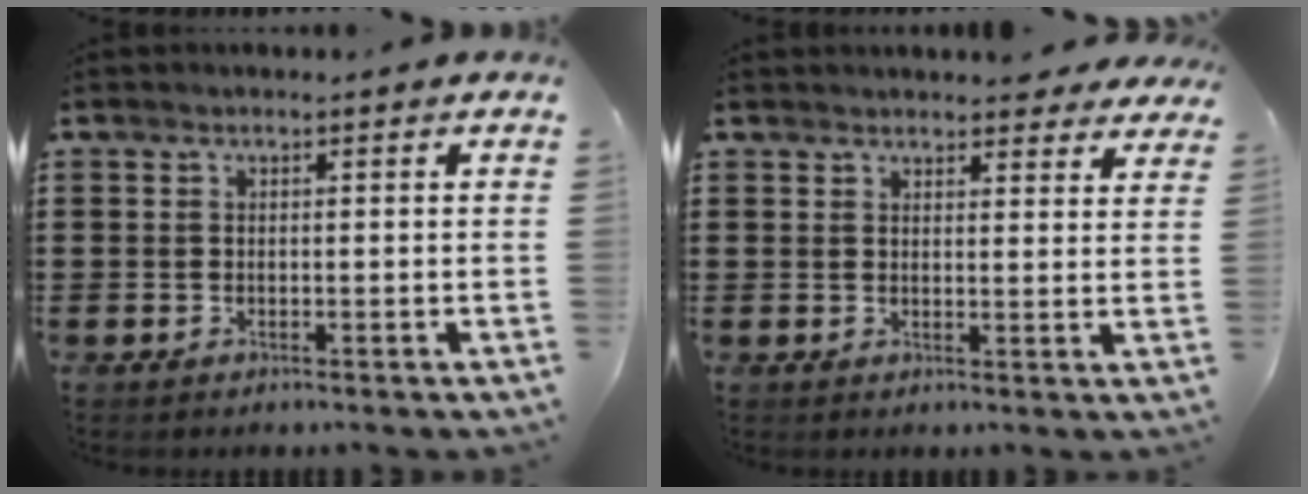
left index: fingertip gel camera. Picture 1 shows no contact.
{"total": 3.2, "force": [3.0, 0.7, 0.6], "torque": [-0.005, -0.012, 0.054]}